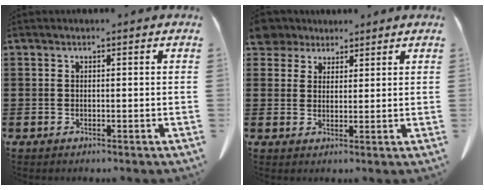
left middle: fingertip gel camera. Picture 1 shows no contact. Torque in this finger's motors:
{"motor_torque": [1.45, 0.69, 0.39, 0.13]}